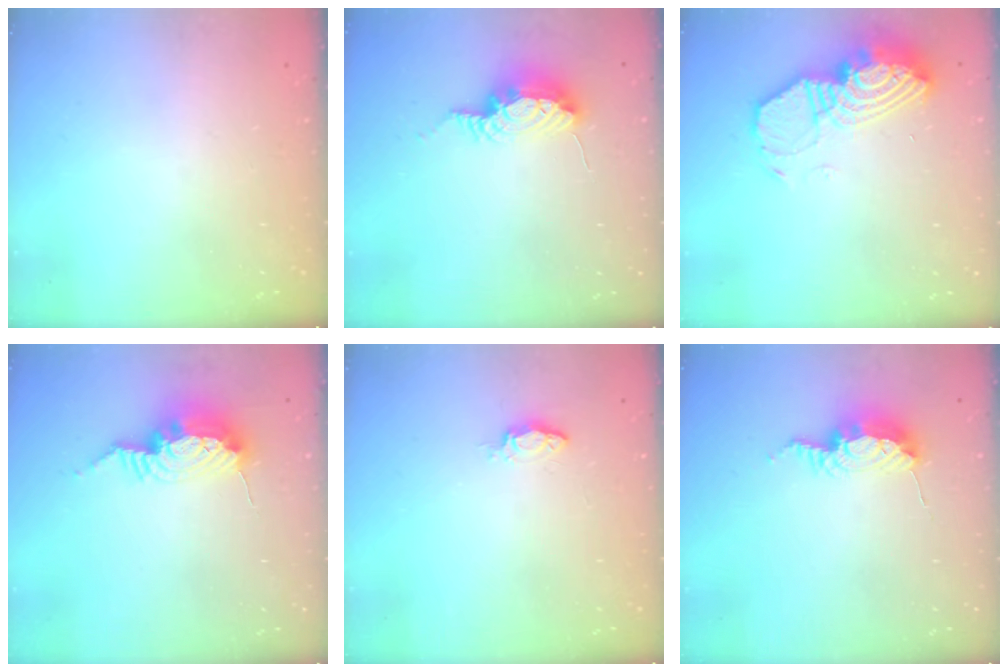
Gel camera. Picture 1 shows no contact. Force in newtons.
{"total": 8.3, "press": 8.0, "slide": 2.2}
{"total": 14.8, "press": 14.8, "slide": 1.3}
{"total": 11.3, "press": 11.2, "slide": 0.7}
{"total": 2.8, "press": 2.8, "slide": 0.4}
{"total": 9.2, "press": 9.2, "slide": 0.2}